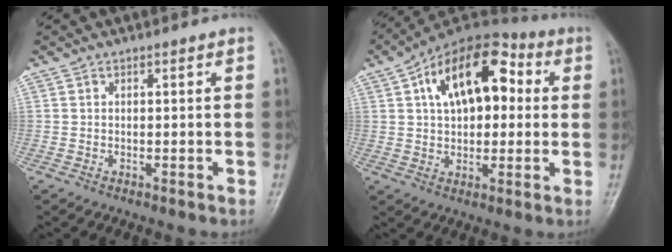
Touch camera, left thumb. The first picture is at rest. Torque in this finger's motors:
{"motor_torque": [0.14, 0.96, 0.74, 0.21, 0.33]}